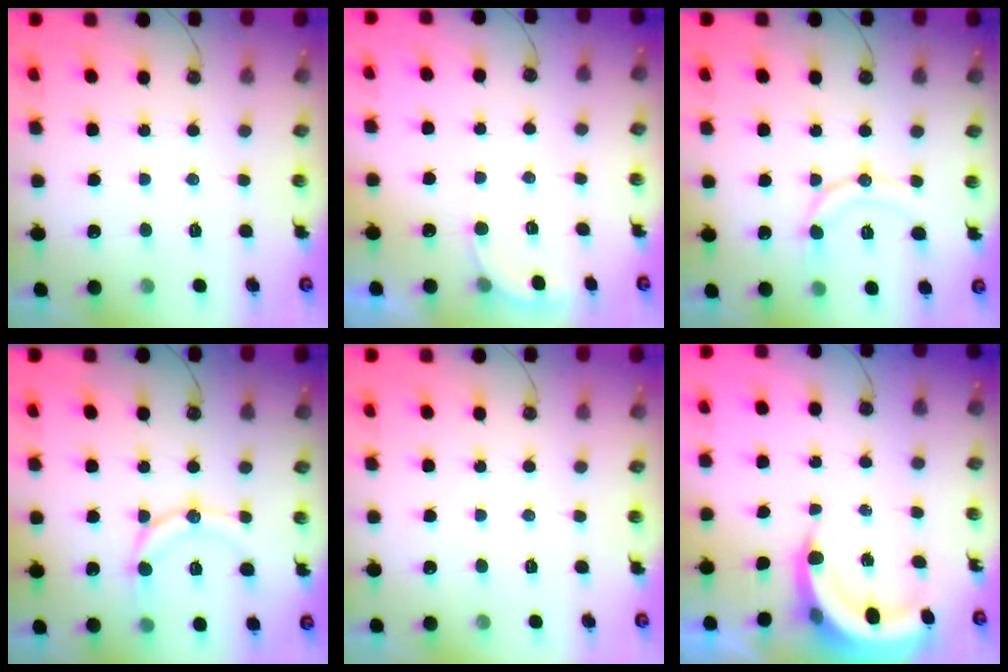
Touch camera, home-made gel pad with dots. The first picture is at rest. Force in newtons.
{"total": 3.8, "press": 3.7, "slide": 0.7}
{"total": 11.7, "press": 11.7, "slide": 1.0}
{"total": 13.6, "press": 13.3, "slide": 2.9}
{"total": 0.0}
{"total": 5.3, "press": 5.3, "slide": 0.6}